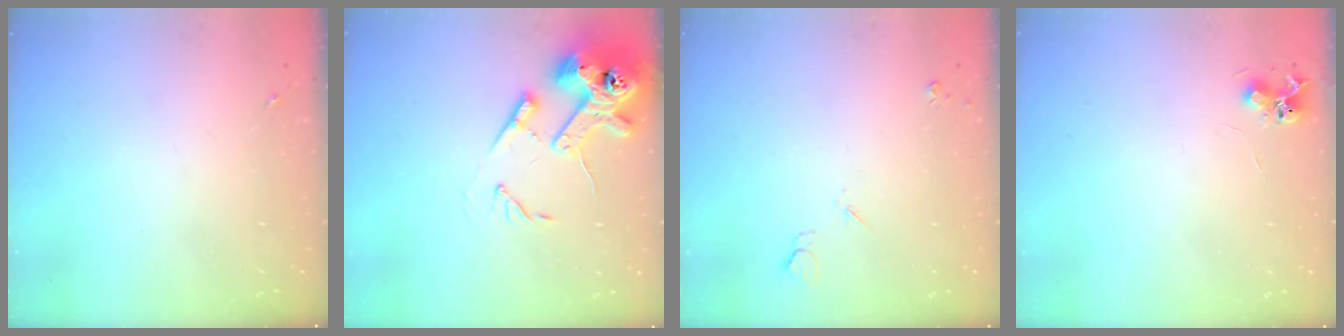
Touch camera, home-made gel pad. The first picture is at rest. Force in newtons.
{"total": 15.7, "press": 15.5, "slide": 2.1}
{"total": 3.6, "press": 3.5, "slide": 0.8}
{"total": 6.5, "press": 6.5, "slide": 0.8}